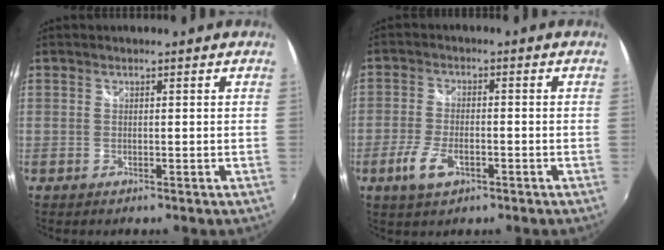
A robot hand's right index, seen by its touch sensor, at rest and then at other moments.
{"total": 6.1, "force": [-3.1, 2.9, 4.4], "torque": [-0.105, -0.008, -0.058]}